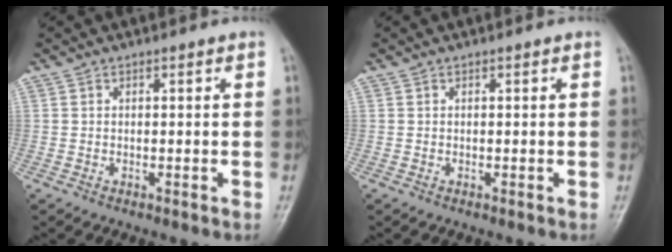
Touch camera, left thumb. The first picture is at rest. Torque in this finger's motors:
{"motor_torque": [-0.01, 0.01, 0.00, -0.01, 0.00]}